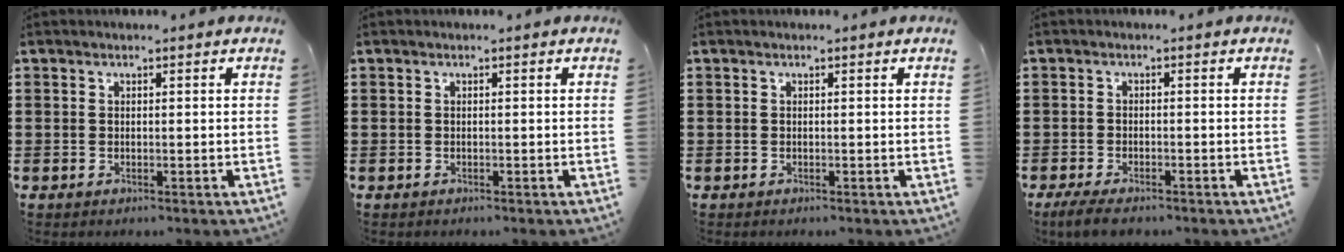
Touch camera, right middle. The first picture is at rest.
{"total": 0.0}
{"total": 0.0}
{"total": 2.7, "force": [-2.2, 0.7, 1.3], "torque": [-0.038, -0.001, -0.049]}